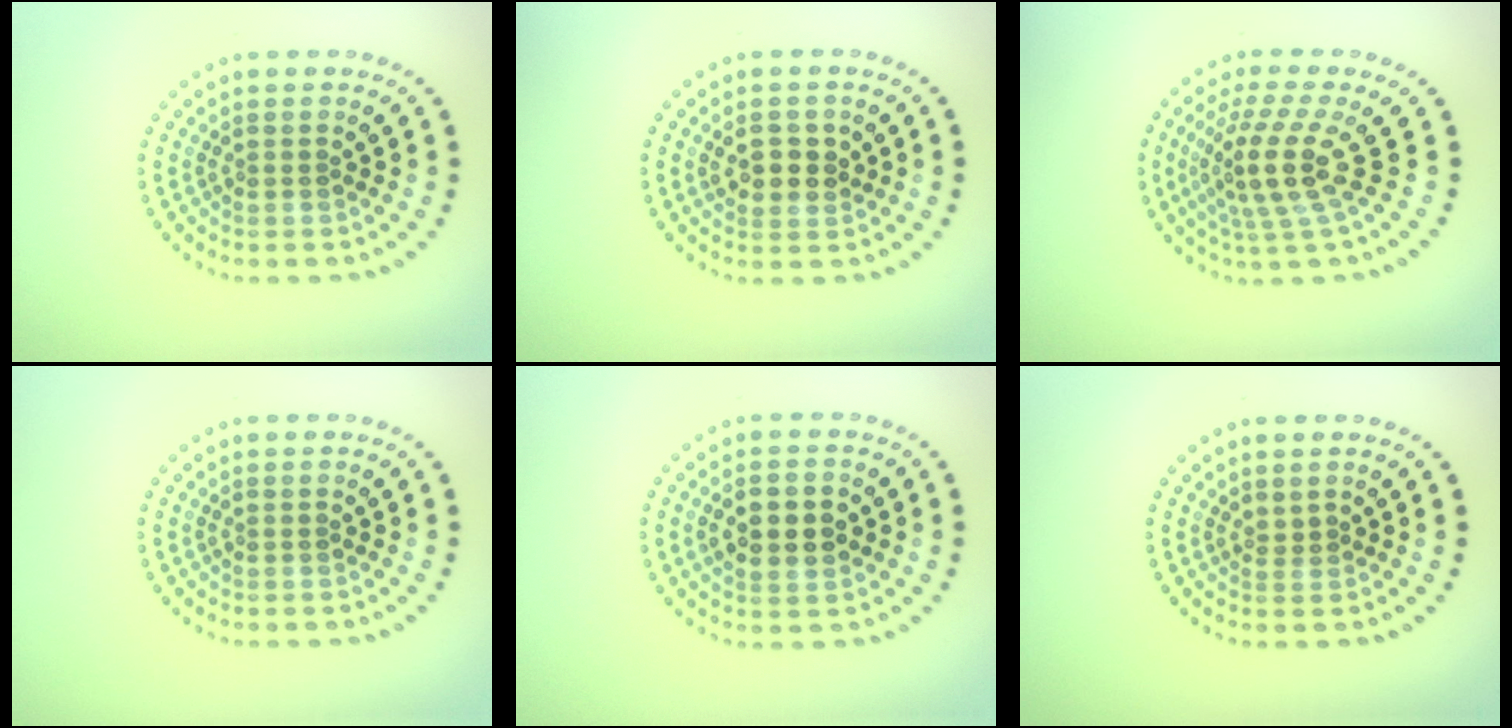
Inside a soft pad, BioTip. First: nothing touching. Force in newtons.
{"total": 2.8, "press": 2.8, "slide": 0.6}
{"total": 4.7, "press": 3.6, "slide": 3.1}
{"total": 0.0}
{"total": 4.6, "press": 4.6, "slide": 0.2}
{"total": 0.6, "press": 0.2, "slide": 0.6}